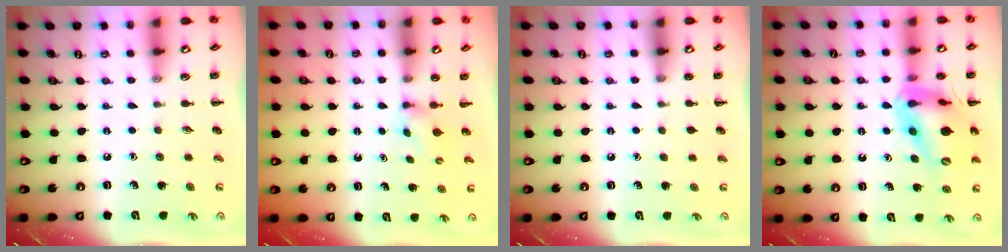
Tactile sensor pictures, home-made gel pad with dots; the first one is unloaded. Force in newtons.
{"total": 1.8, "press": 1.5, "slide": 0.9}
{"total": 0.0}
{"total": 18.7, "press": 18.4, "slide": 3.0}